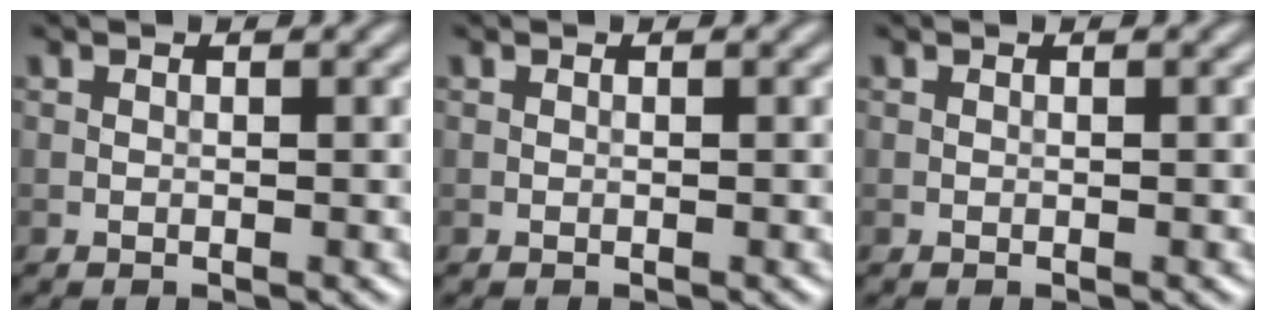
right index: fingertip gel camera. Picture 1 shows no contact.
{"total": 0.0}
{"total": 0.0}